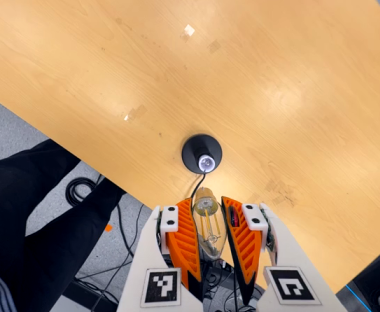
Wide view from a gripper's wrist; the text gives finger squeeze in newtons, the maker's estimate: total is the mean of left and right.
{"total": 19.9, "left": 21.1, "right": 18.8}